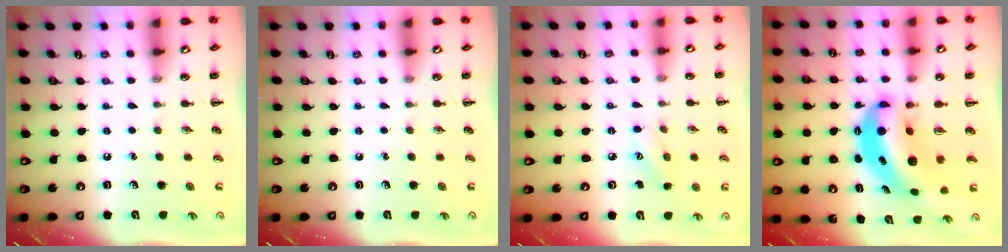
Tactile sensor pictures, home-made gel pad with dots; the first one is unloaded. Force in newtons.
{"total": 0.0}
{"total": 6.0, "press": 5.8, "slide": 1.3}
{"total": 10.2, "press": 10.0, "slide": 2.2}